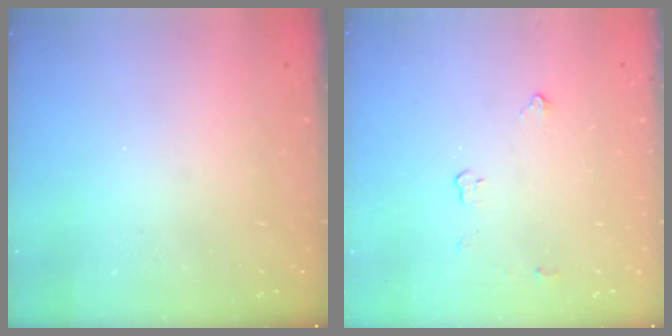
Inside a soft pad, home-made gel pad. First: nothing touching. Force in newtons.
{"total": 2.8, "press": 2.8, "slide": 0.5}